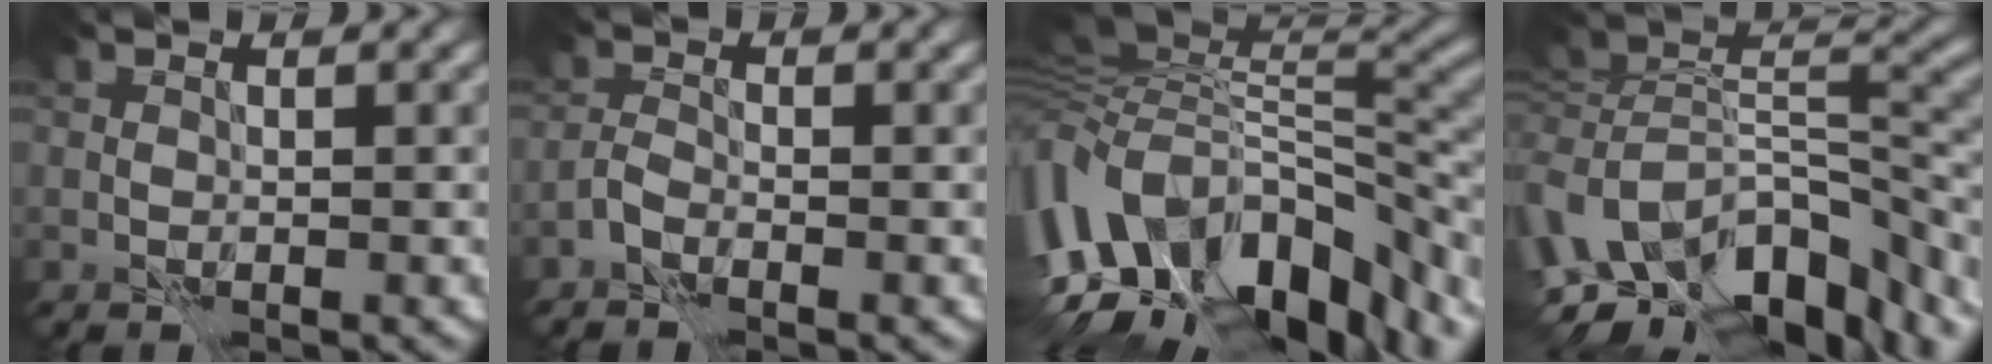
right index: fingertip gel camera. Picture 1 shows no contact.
{"total": 1.3, "force": [-1.0, 0.4, 0.7], "torque": [-0.018, 0.000, -0.028]}
{"total": 15.2, "force": [-4.2, 7.8, 12.3], "torque": [-0.229, 0.006, -0.064]}
{"total": 13.7, "force": [-4.2, 7.8, 10.5], "torque": [-0.201, -0.009, -0.051]}